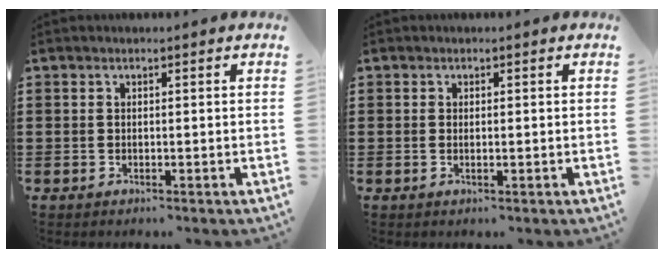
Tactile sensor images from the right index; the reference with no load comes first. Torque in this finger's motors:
{"motor_torque": [0.97, 1.17, 0.04, 0.00]}